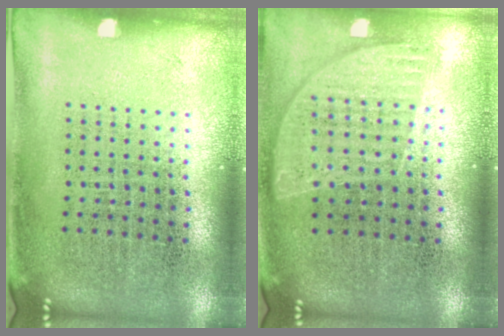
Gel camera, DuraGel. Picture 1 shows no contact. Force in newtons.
{"total": 0.9, "press": 0.8, "slide": 0.2}